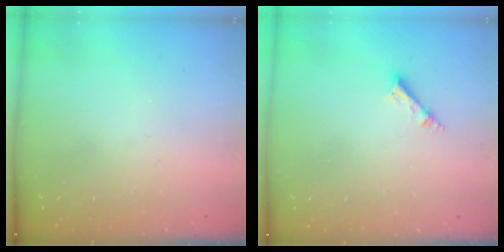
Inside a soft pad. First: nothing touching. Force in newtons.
{"total": 3.9, "press": 3.8, "slide": 0.5}